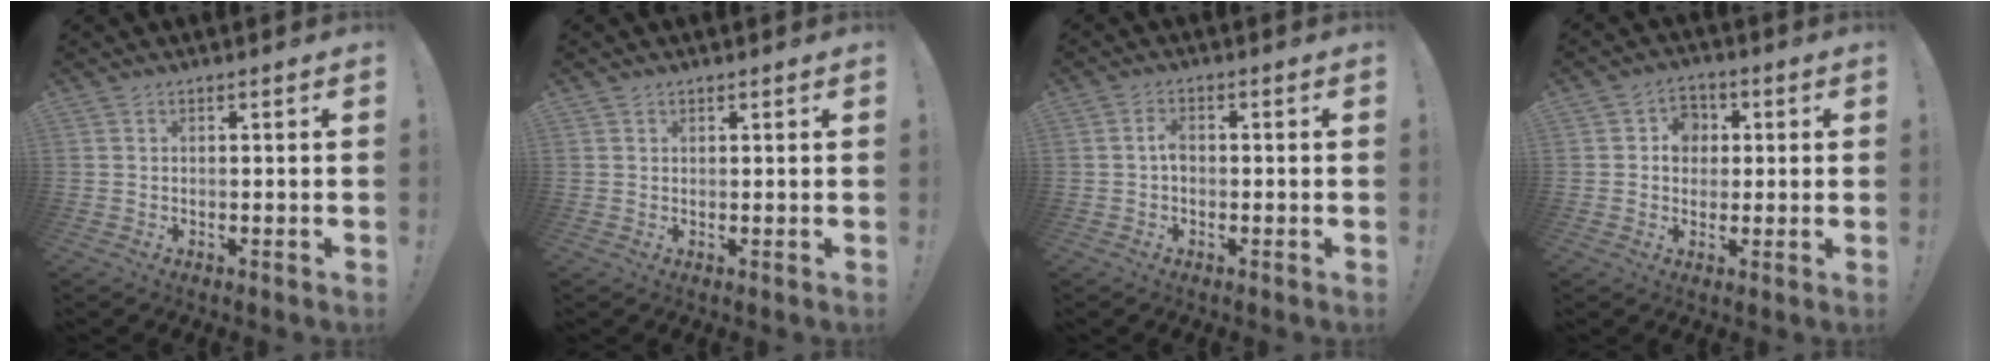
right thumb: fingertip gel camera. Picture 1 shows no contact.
{"total": 0.8, "force": [0.7, 0.3, 0.1], "torque": [0.006, -0.003, 0.012]}
{"total": 2.7, "force": [-0.5, 1.6, 2.1], "torque": [-0.041, 0.008, -0.009]}
{"total": 6.7, "force": [1.0, 6.1, 2.7], "torque": [-0.036, 0.004, 0.021]}